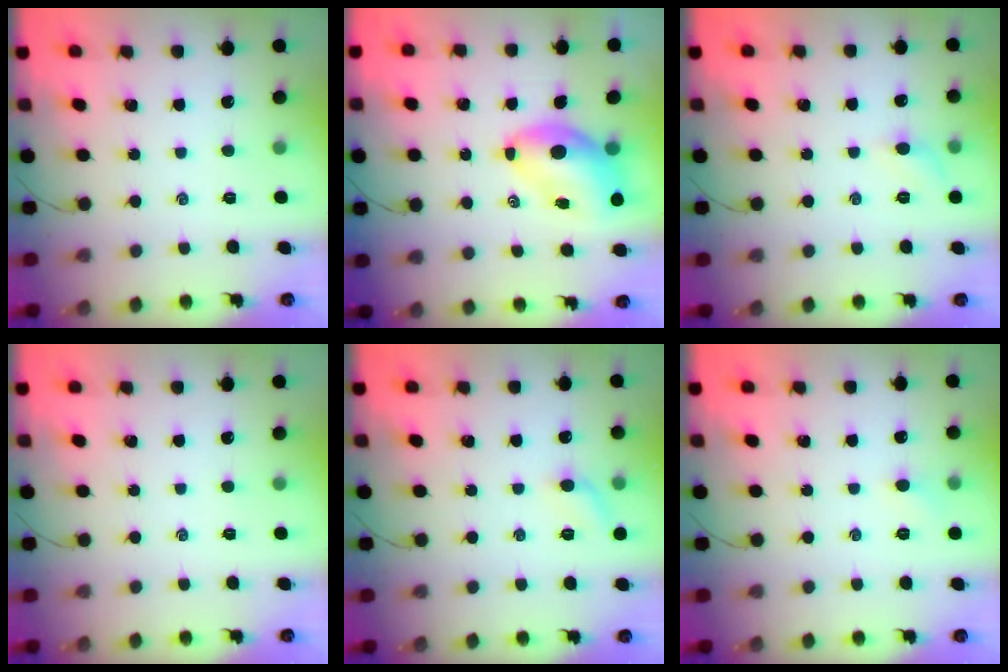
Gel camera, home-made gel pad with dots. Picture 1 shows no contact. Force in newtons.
{"total": 9.4, "press": 9.0, "slide": 2.7}
{"total": 5.3, "press": 5.0, "slide": 1.8}
{"total": 0.0}
{"total": 7.1, "press": 6.7, "slide": 2.2}
{"total": 3.8, "press": 3.6, "slide": 1.2}